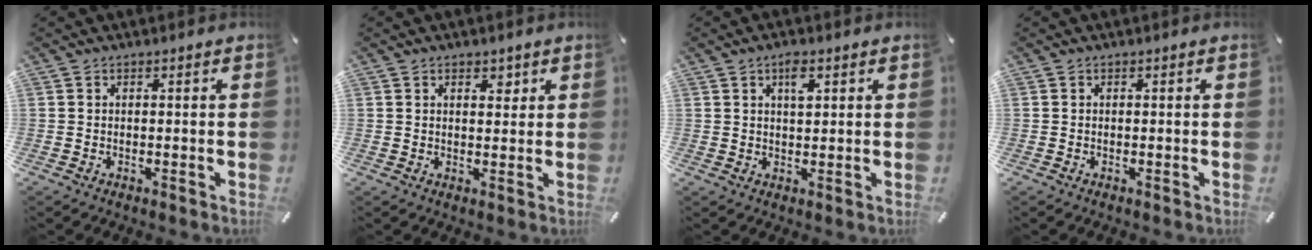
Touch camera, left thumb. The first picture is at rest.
{"total": 2.3, "force": [1.2, 1.6, 1.2], "torque": [-0.003, -0.007, 0.015]}
{"total": 3.6, "force": [1.6, 1.5, 2.8], "torque": [-0.045, -0.002, 0.023]}
{"total": 0.0}